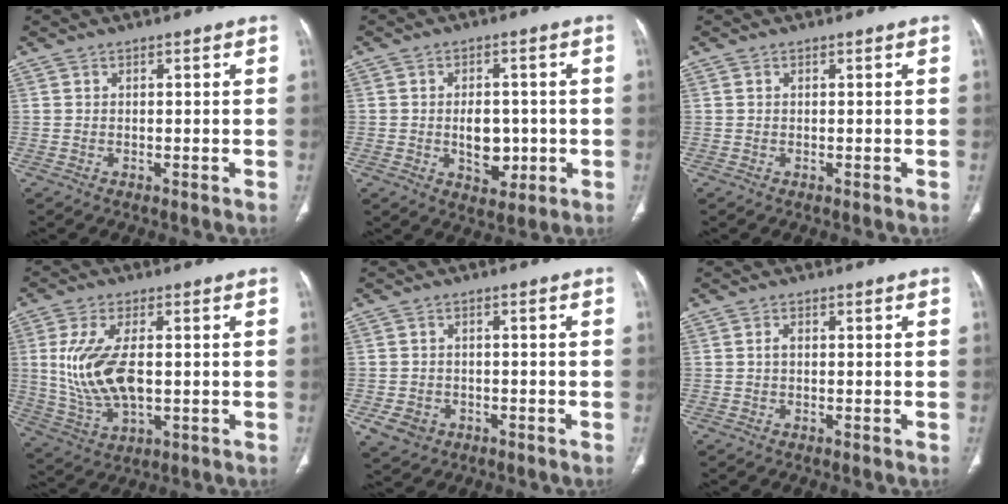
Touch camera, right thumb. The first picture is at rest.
{"total": 7.2, "force": [-0.9, 4.9, 5.2], "torque": [-0.048, 0.004, -0.002]}
{"total": 0.0}
{"total": 13.1, "force": [0.7, 6.6, 11.2], "torque": [-0.234, -0.008, 0.024]}
{"total": 5.1, "force": [-2.1, 4.2, 2.0], "torque": [-0.036, 0.010, -0.024]}
{"total": 1.0, "force": [0.0, 0.6, 0.8], "torque": [-0.014, 0.002, -0.002]}